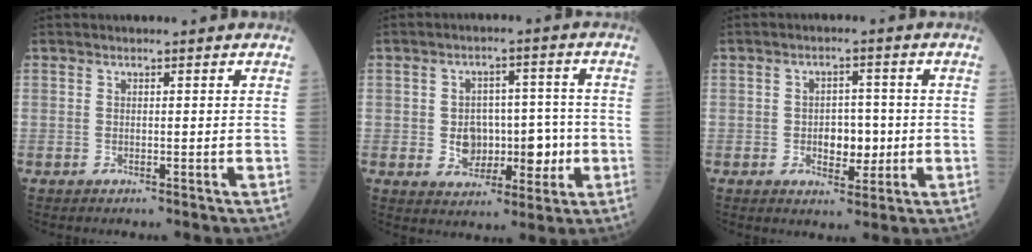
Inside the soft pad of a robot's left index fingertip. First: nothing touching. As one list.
[{"total": 7.7, "force": [-1.0, 5.3, 5.5], "torque": [-0.083, 0.019, -0.007]}, {"total": 4.8, "force": [-0.6, 2.9, 3.8], "torque": [-0.053, 0.005, -0.004]}]